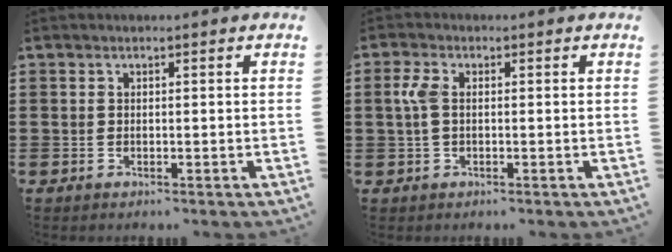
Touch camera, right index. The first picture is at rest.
{"total": 3.4, "force": [0.3, 1.6, 2.9], "torque": [-0.084, 0.000, -0.004]}